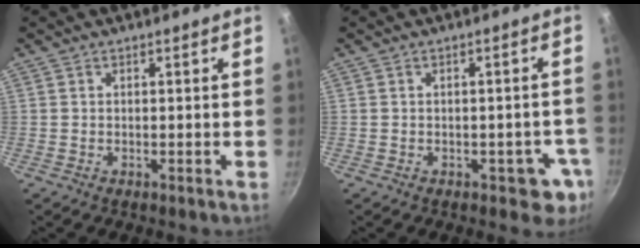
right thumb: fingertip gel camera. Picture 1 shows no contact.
{"total": 4.8, "force": [-1.6, 3.0, 3.4], "torque": [-0.006, 0.015, -0.014]}